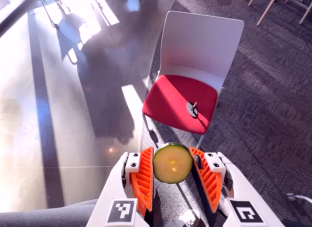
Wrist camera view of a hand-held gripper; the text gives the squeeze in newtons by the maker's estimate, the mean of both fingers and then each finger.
{"total": 6.2, "left": 6.3, "right": 6.0}